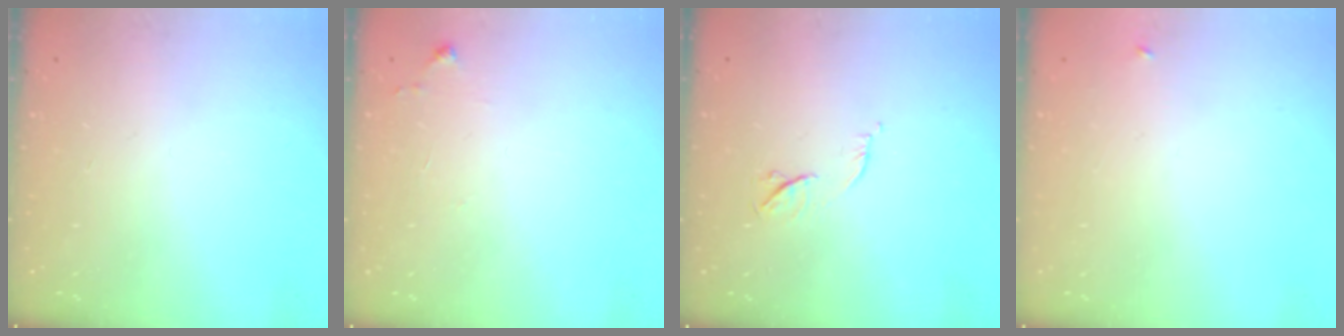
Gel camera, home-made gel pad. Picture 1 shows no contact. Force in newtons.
{"total": 4.7, "press": 4.7, "slide": 0.6}
{"total": 6.2, "press": 6.1, "slide": 1.1}
{"total": 2.3, "press": 2.3, "slide": 0.2}